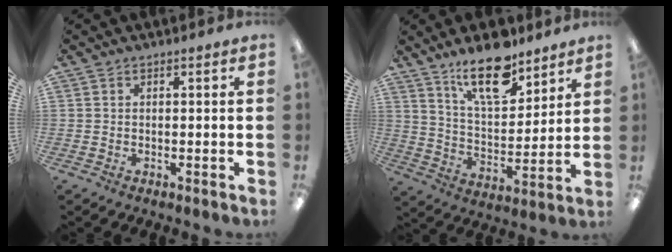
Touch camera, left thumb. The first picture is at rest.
{"total": 16.3, "force": [12.2, 6.1, 9.1], "torque": [-0.151, -0.067, 0.209]}